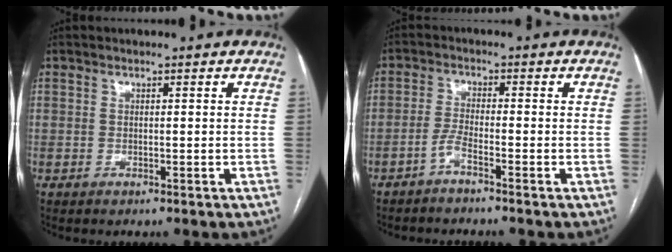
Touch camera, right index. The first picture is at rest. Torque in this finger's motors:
{"motor_torque": [0.33, -0.27, 0.04, 0.02]}